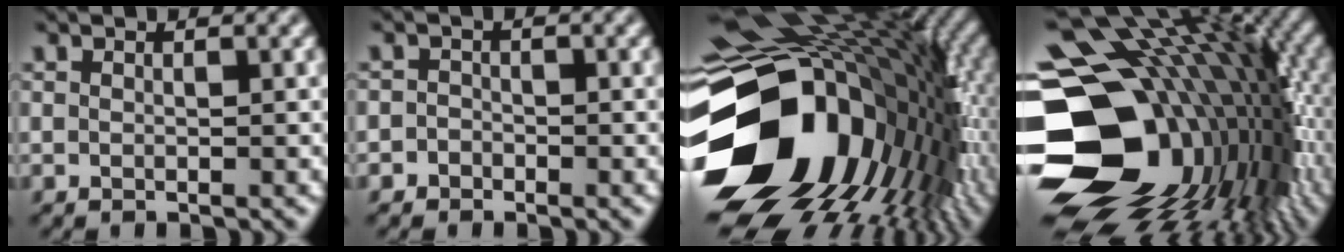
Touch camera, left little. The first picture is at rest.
{"total": 1.8, "force": [-0.9, 1.5, -0.1], "torque": [0.028, 0.011, -0.027]}
{"total": 19.5, "force": [-3.0, 13.7, 13.5], "torque": [-0.279, -0.032, -0.037]}
{"total": 20.8, "force": [-3.9, 15.0, 13.8], "torque": [-0.271, -0.017, -0.042]}